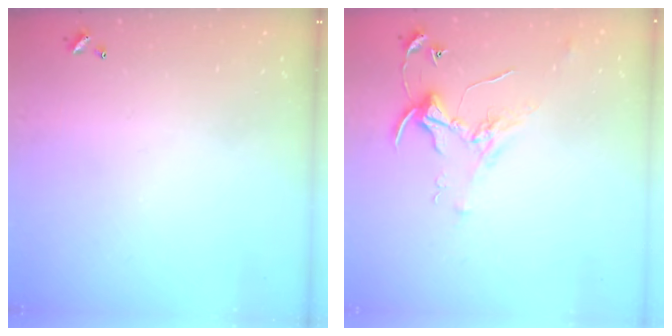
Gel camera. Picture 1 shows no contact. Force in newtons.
{"total": 2.1, "press": 2.1, "slide": 0.1}